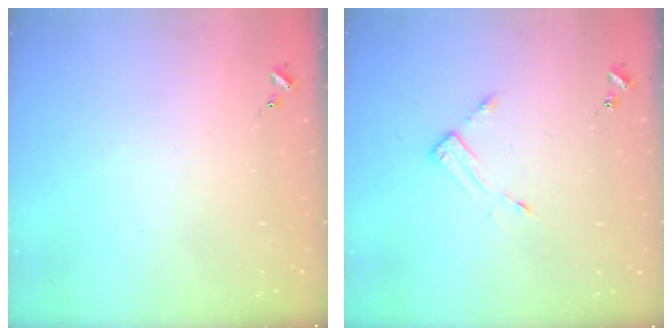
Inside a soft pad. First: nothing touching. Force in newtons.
{"total": 3.0, "press": 3.0, "slide": 0.3}